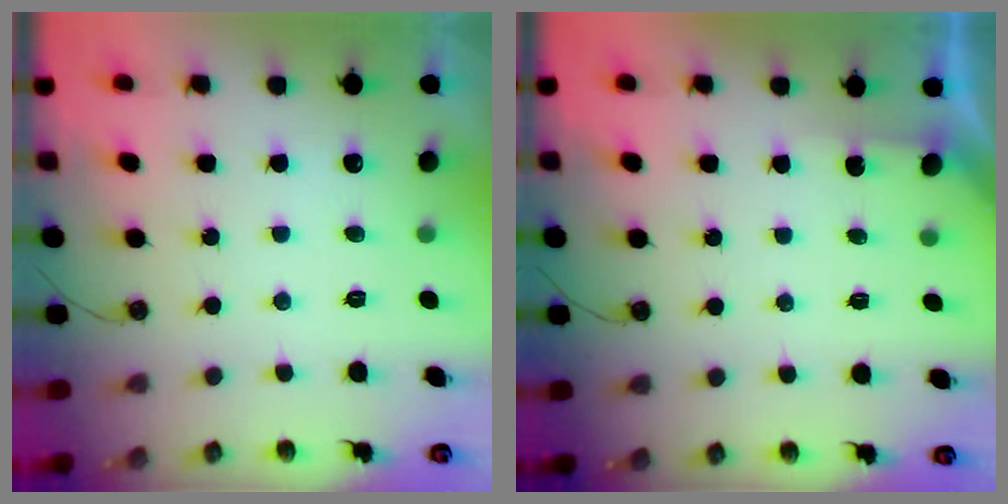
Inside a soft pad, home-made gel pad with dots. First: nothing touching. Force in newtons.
{"total": 1.5, "press": 1.5, "slide": 0.2}